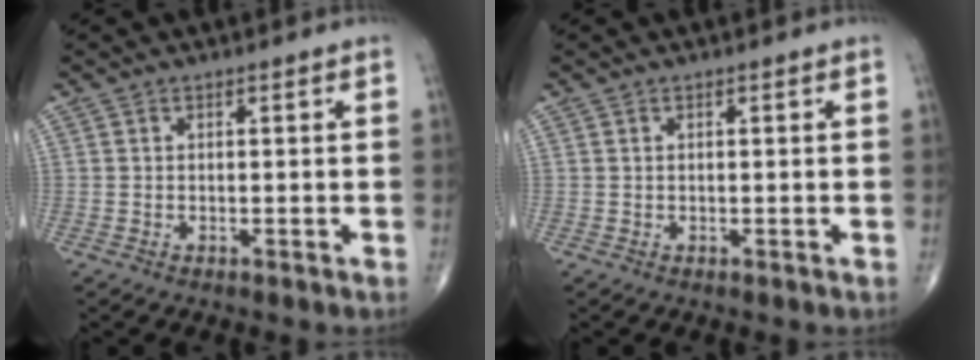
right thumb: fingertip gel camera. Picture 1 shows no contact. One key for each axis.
{"total": 0.0}